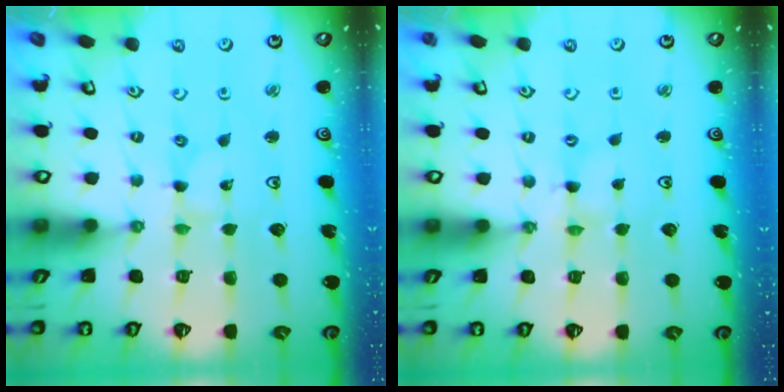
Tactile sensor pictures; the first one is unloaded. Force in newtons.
{"total": 0.7, "press": 0.7, "slide": 0.2}